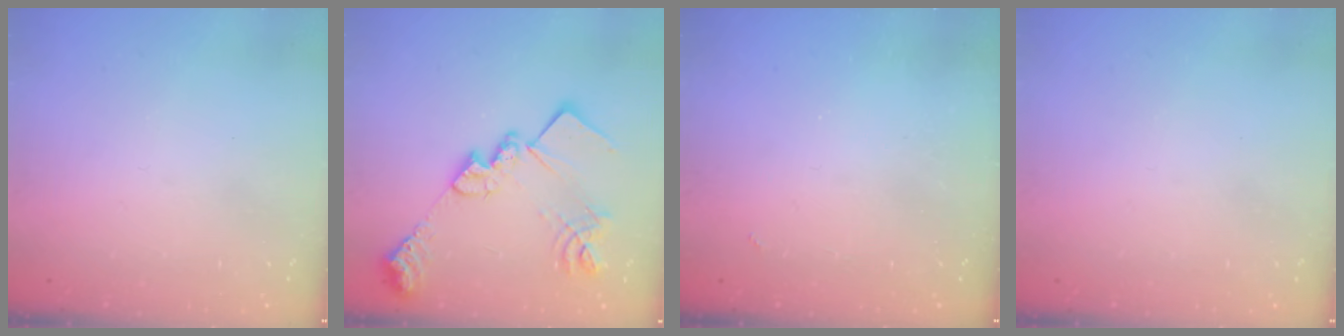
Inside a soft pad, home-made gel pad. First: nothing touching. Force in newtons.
{"total": 21.6, "press": 21.5, "slide": 1.5}
{"total": 1.9, "press": 1.8, "slide": 0.4}
{"total": 0.0}